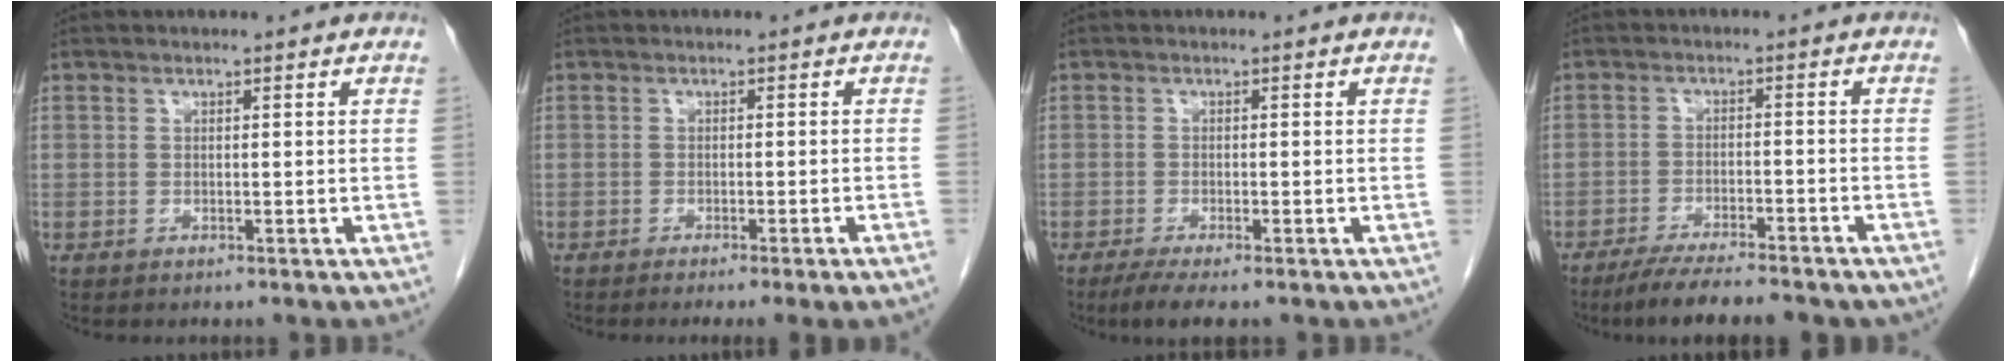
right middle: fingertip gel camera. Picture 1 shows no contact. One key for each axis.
{"total": 5.4, "fx": -3.9, "fy": -0.9, "fz": 3.5, "tx": -0.031, "ty": -0.010, "tz": -0.053}
{"total": 3.9, "fx": -2.8, "fy": 0.4, "fz": 2.7, "tx": -0.049, "ty": -0.011, "tz": -0.046}
{"total": 11.9, "fx": -10.0, "fy": 2.0, "fz": 6.2, "tx": -0.090, "ty": -0.015, "tz": -0.146}